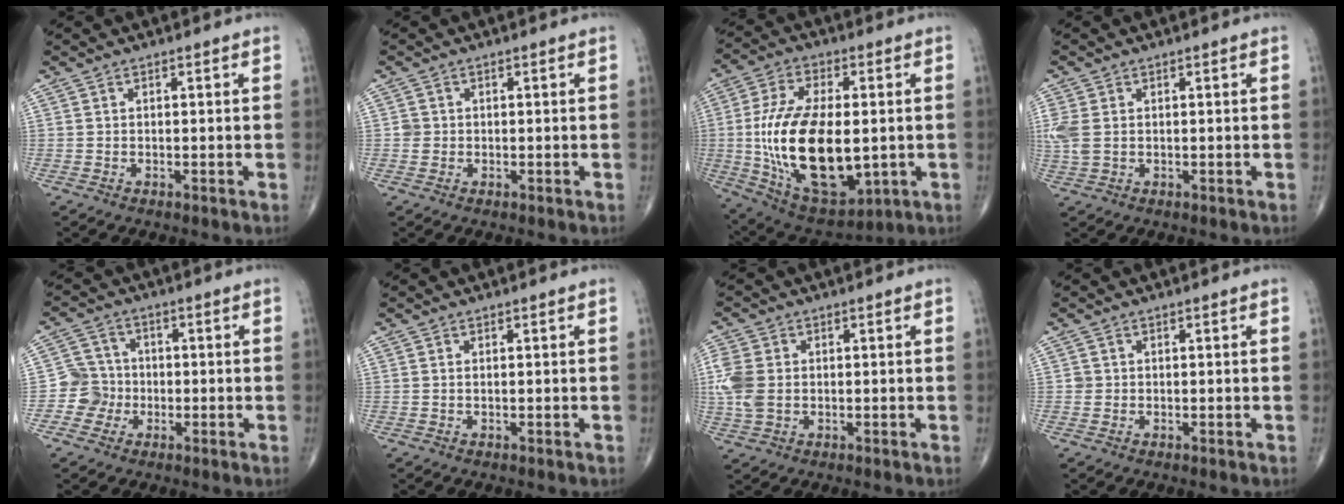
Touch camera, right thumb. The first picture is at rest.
{"total": 1.4, "force": [-0.1, 1.4, 0.2], "torque": [0.003, 0.005, -0.002]}
{"total": 24.1, "force": [-1.7, 12.3, 20.6], "torque": [-0.381, -0.011, -0.005]}
{"total": 4.6, "force": [0.4, 3.2, 3.3], "torque": [-0.102, 0.005, 0.012]}
{"total": 5.6, "force": [-1.6, 5.4, 0.3], "torque": [0.030, 0.017, -0.040]}
{"total": 0.0}
{"total": 7.2, "force": [0.1, 5.2, 5.0], "torque": [-0.126, 0.005, 0.001]}
{"total": 0.9, "force": [0.0, 0.9, 0.1], "torque": [0.005, 0.004, -0.001]}